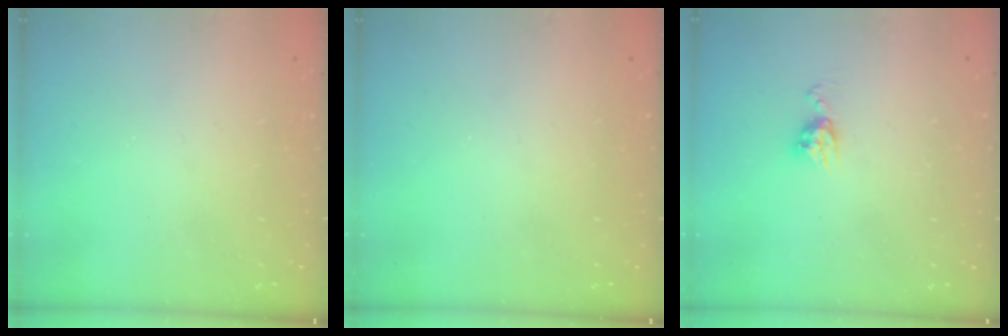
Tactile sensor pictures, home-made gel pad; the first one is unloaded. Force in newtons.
{"total": 0.0}
{"total": 5.9, "press": 5.9, "slide": 0.5}